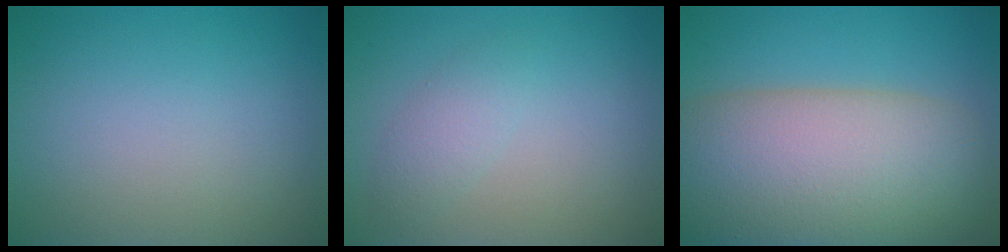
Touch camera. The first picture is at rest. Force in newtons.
{"total": 1.8, "press": 1.8, "slide": 0.1}
{"total": 14.6, "press": 14.6, "slide": 0.8}